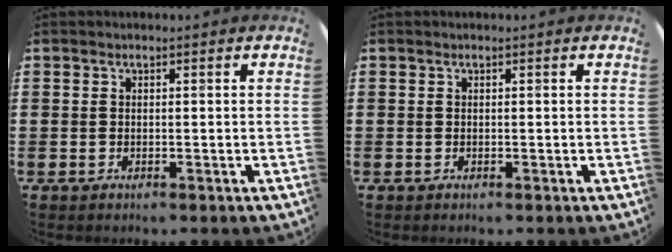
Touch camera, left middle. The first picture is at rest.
{"total": 0.0}